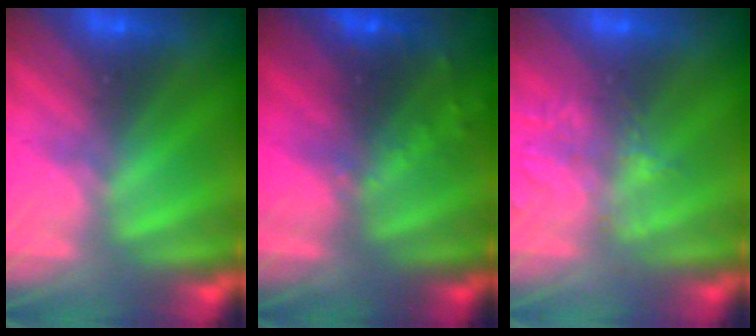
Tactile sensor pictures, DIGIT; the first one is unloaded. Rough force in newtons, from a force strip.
{"total": 8.0}
{"total": 1.7}